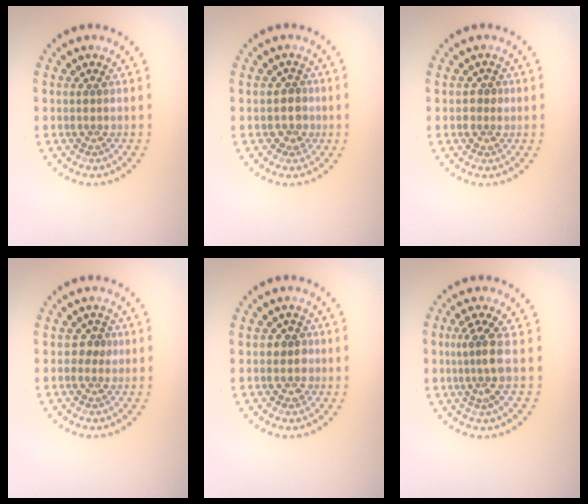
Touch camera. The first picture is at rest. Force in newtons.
{"total": 1.9, "press": 1.6, "slide": 1.1}
{"total": 1.4, "press": 1.2, "slide": 0.6}
{"total": 1.3, "press": 1.1, "slide": 0.7}
{"total": 1.6, "press": 1.4, "slide": 0.7}
{"total": 2.8, "press": 2.1, "slide": 1.9}